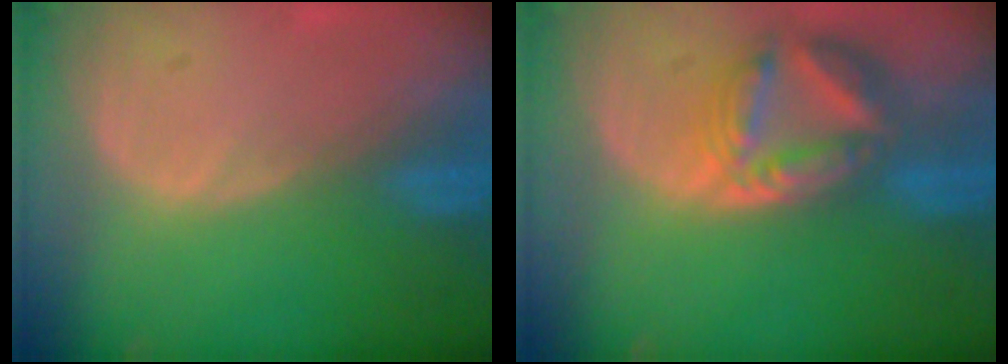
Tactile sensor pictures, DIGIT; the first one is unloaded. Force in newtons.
{"total": 8.0, "press": 7.1, "slide": 3.8}